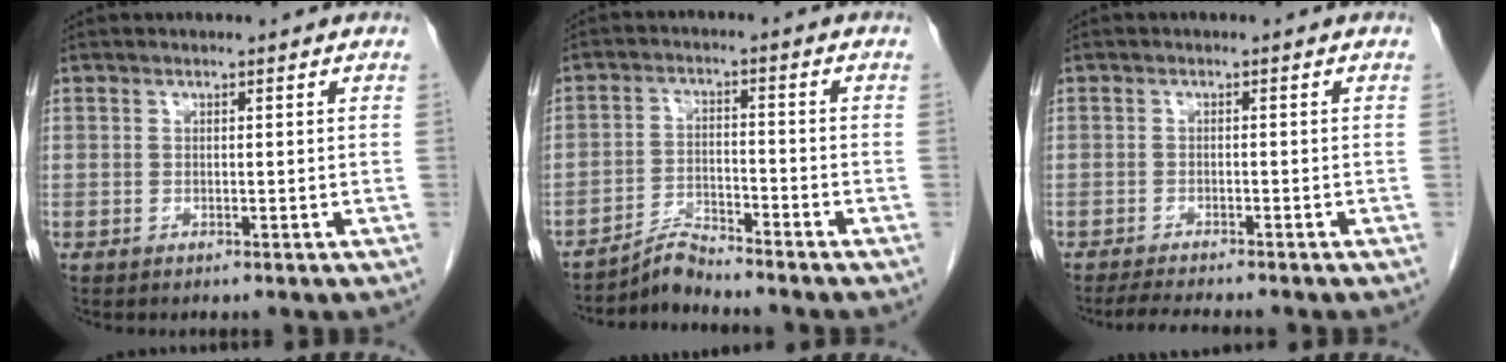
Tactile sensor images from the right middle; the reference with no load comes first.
{"total": 3.9, "force": [-3.9, -0.5, 0.0], "torque": [-0.003, -0.013, -0.071]}
{"total": 5.3, "force": [-4.7, 0.4, 2.3], "torque": [-0.033, -0.015, -0.073]}